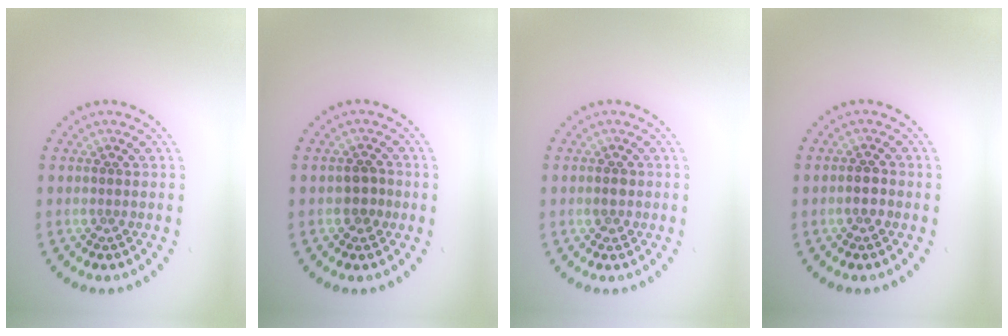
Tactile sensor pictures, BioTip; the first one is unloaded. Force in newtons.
{"total": 1.1, "press": 1.0, "slide": 0.5}
{"total": 1.1, "press": 1.0, "slide": 0.2}
{"total": 1.1, "press": 1.0, "slide": 0.5}